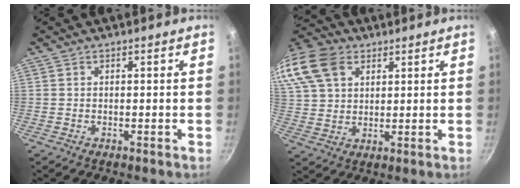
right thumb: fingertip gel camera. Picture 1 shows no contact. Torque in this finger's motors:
{"motor_torque": [-0.78, 2.35, 0.99, 0.79, 0.48]}